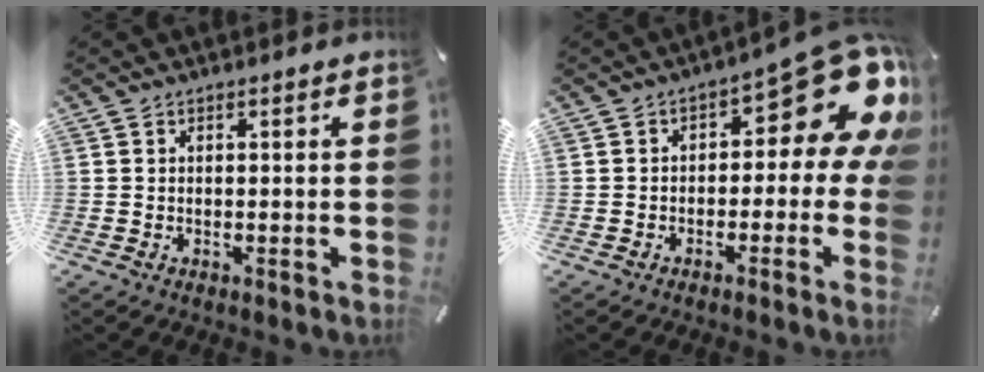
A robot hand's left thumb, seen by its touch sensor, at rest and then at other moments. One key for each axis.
{"total": 14.9, "fx": 6.2, "fy": 6.6, "fz": 11.8, "tx": -0.143, "ty": -0.048, "tz": 0.098}